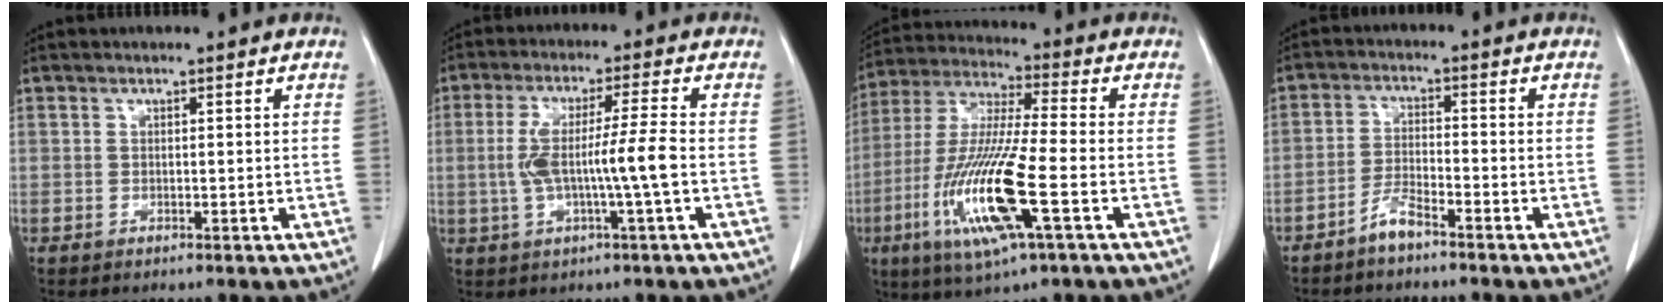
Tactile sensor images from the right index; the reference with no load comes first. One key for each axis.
{"total": 8.2, "fx": -1.2, "fy": -0.5, "fz": 8.1, "tx": -0.162, "ty": 0.011, "tz": -0.021}
{"total": 16.3, "fx": -5.4, "fy": 1.0, "fz": 15.3, "tx": -0.323, "ty": -0.021, "tz": -0.103}
{"total": 3.7, "fx": -3.1, "fy": 0.4, "fz": 1.9, "tx": -0.042, "ty": -0.001, "tz": -0.062}